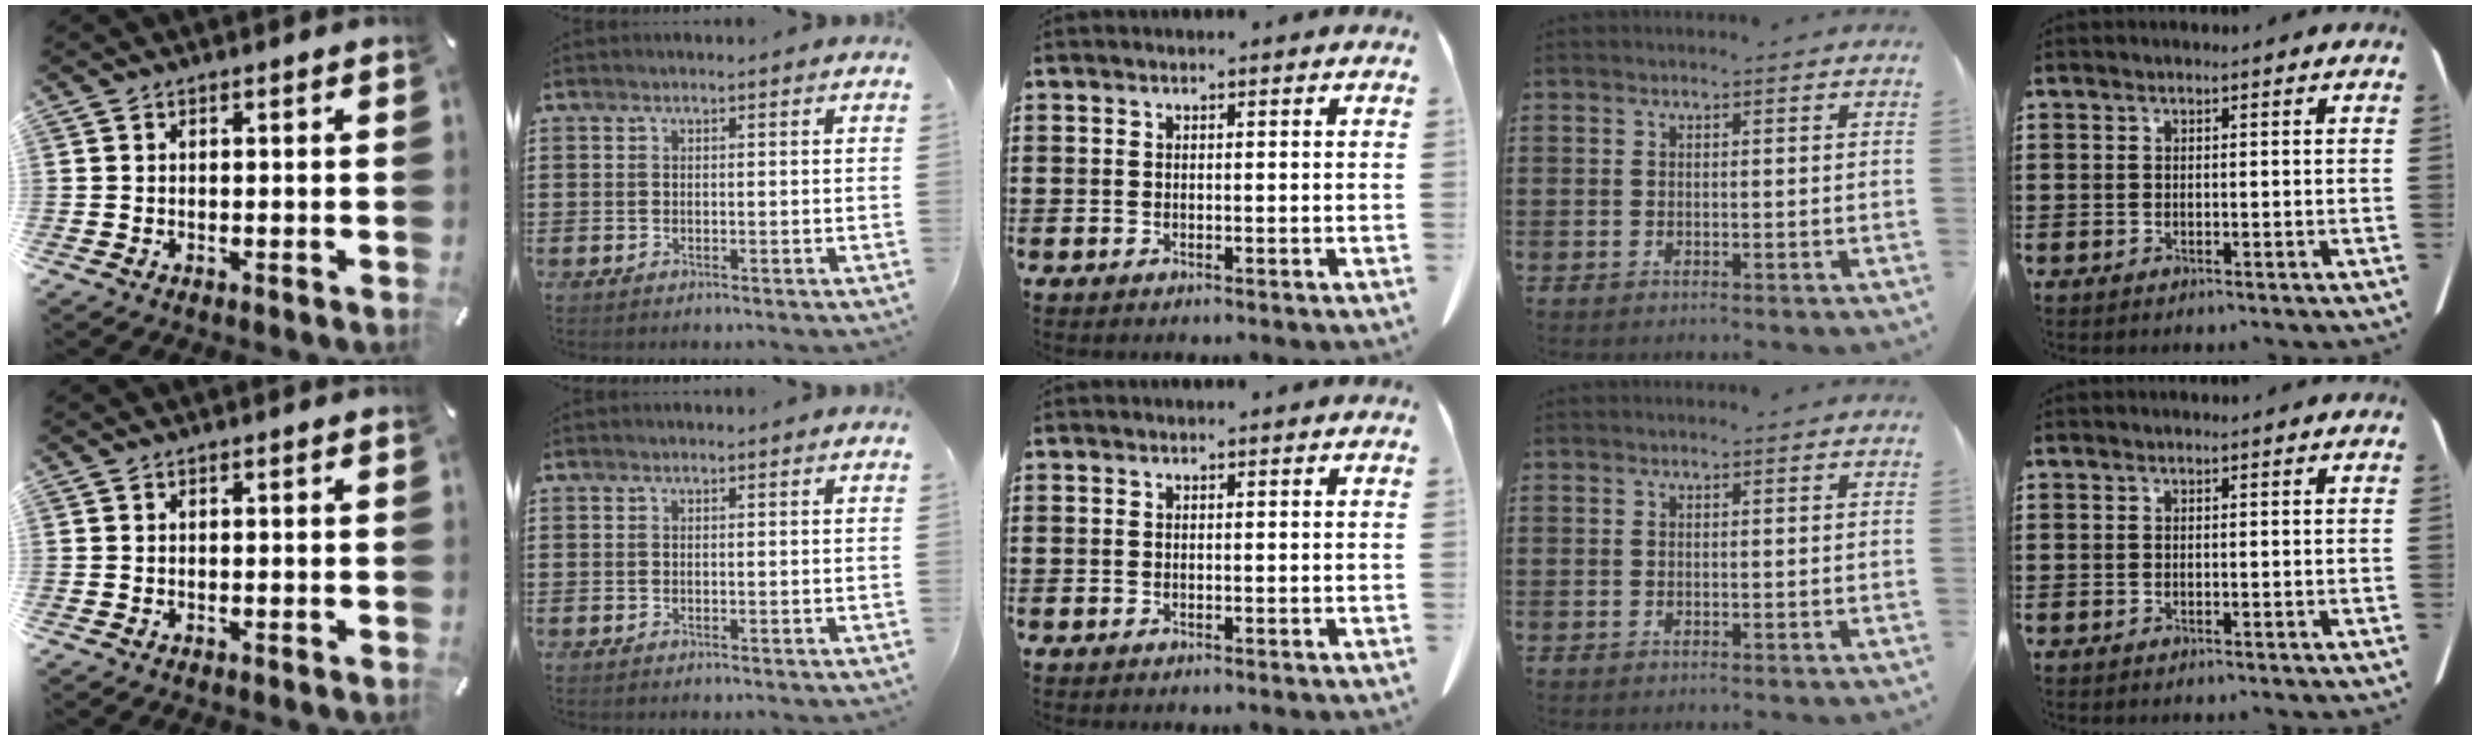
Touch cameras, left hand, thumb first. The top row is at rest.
{}